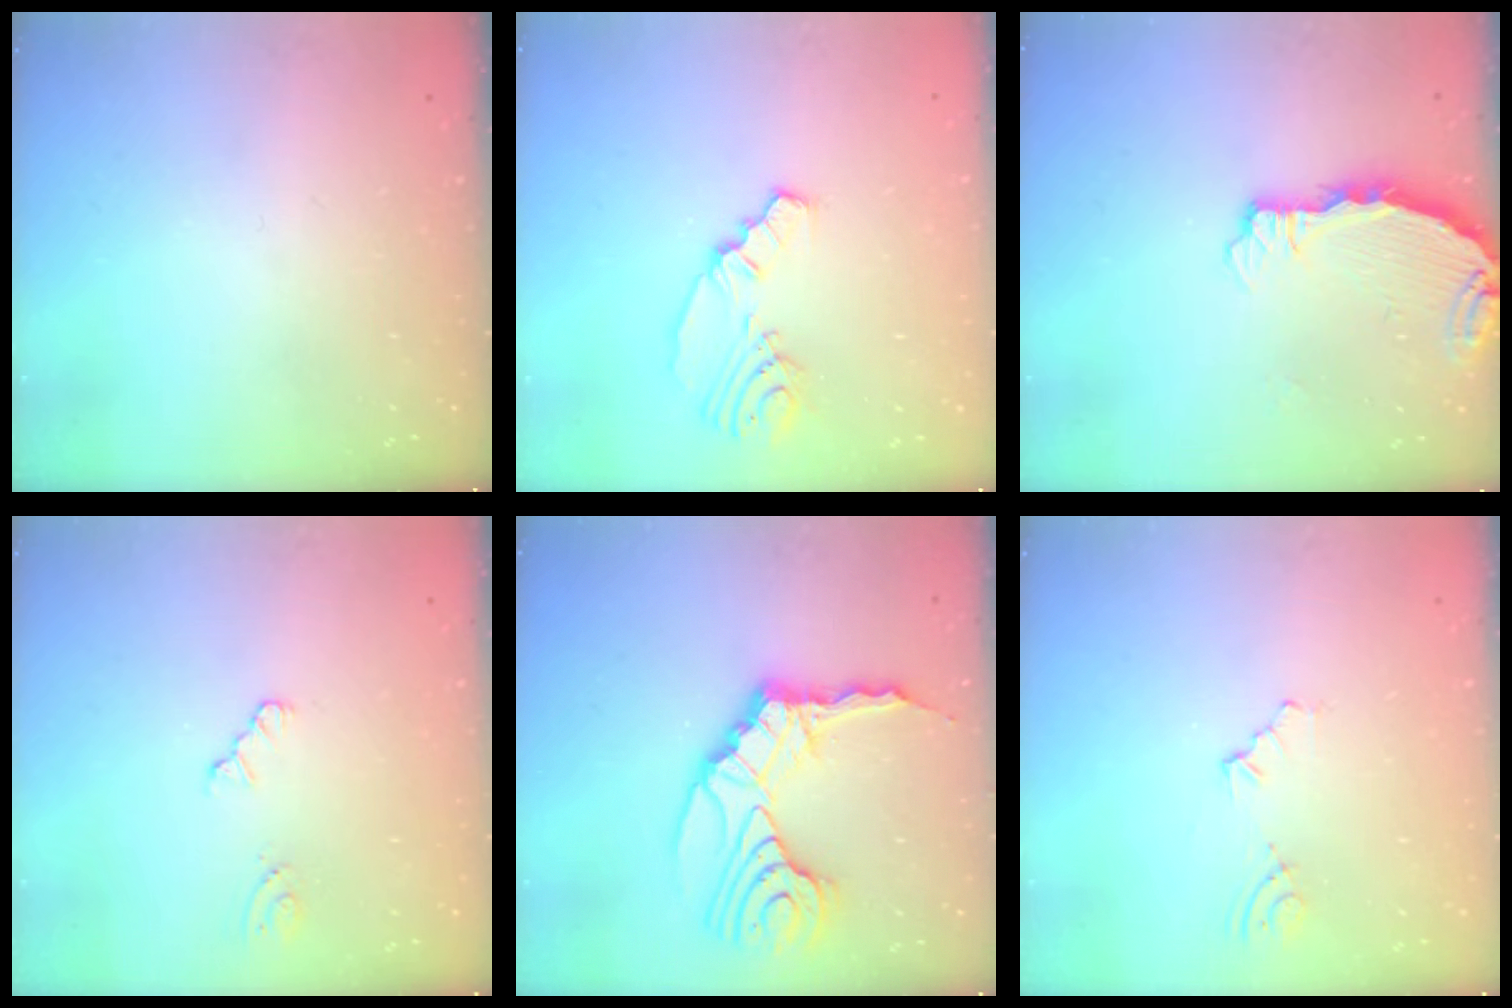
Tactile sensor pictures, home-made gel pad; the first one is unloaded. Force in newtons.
{"total": 8.2, "press": 7.3, "slide": 3.6}
{"total": 3.7, "press": 3.7, "slide": 0.4}
{"total": 1.9, "press": 1.9, "slide": 0.3}
{"total": 15.4, "press": 15.2, "slide": 2.1}
{"total": 4.1, "press": 3.4, "slide": 2.2}